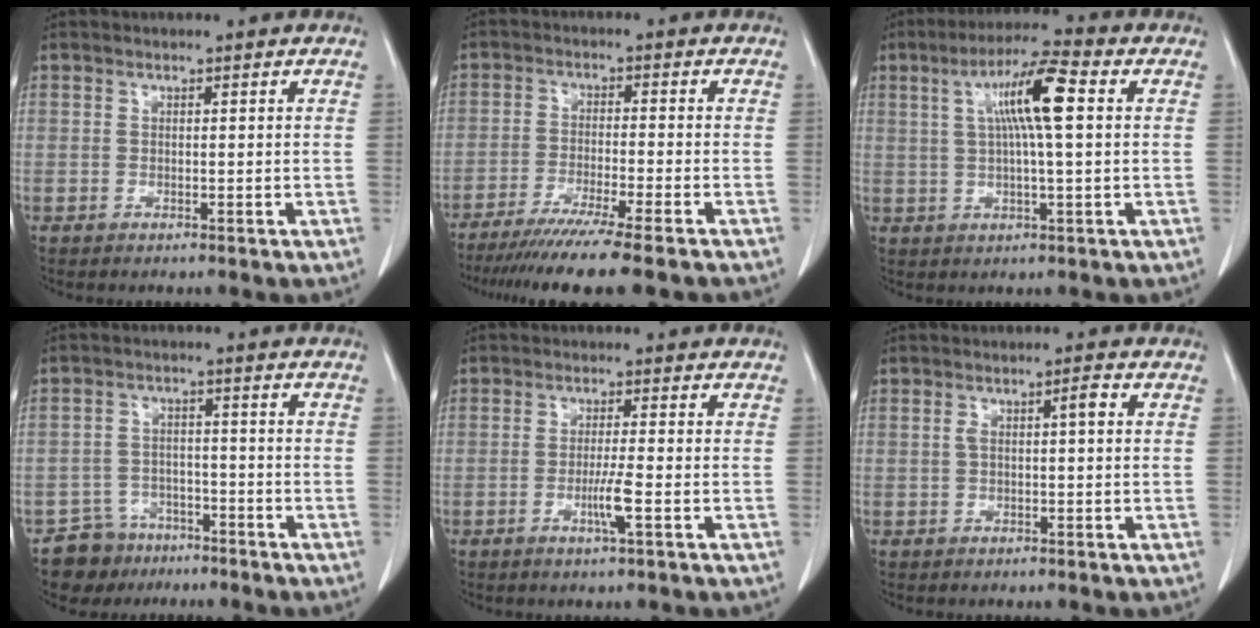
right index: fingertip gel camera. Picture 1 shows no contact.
{"total": 13.1, "force": [-10.6, -1.0, 7.6], "torque": [-0.104, -0.042, -0.165]}
{"total": 9.4, "force": [2.1, 0.5, 9.1], "torque": [-0.167, 0.014, 0.032]}
{"total": 6.0, "force": [-4.5, 3.9, -0.3], "torque": [0.011, 0.011, -0.076]}
{"total": 3.7, "force": [-1.3, -0.4, 3.4], "torque": [-0.065, -0.006, -0.026]}
{"total": 2.8, "force": [0.4, 0.4, 2.7], "torque": [-0.050, 0.013, 0.010]}